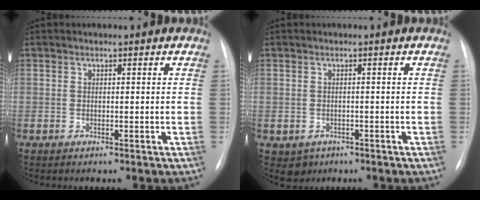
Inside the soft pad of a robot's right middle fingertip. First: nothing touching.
{"total": 2.6, "force": [-1.2, 2.2, 0.4], "torque": [-0.003, 0.005, -0.009]}